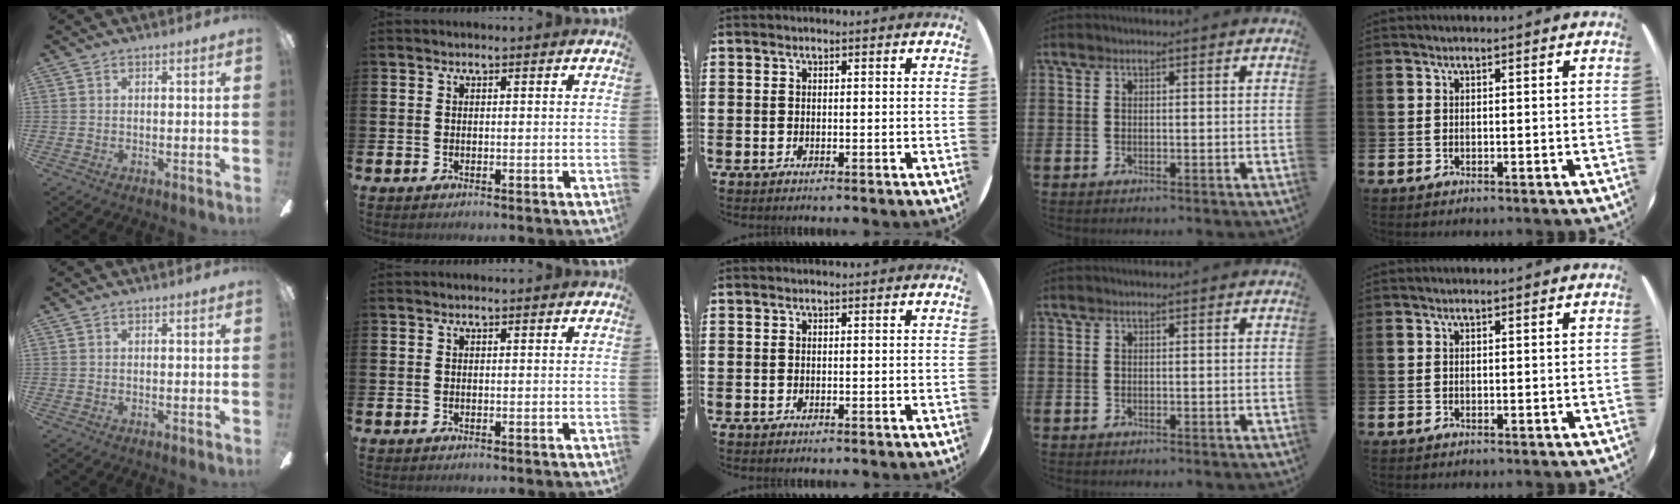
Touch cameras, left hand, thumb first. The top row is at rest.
{}